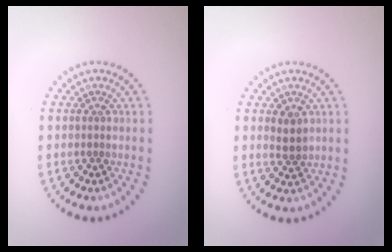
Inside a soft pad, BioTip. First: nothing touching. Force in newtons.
{"total": 1.4, "press": 1.3, "slide": 0.6}